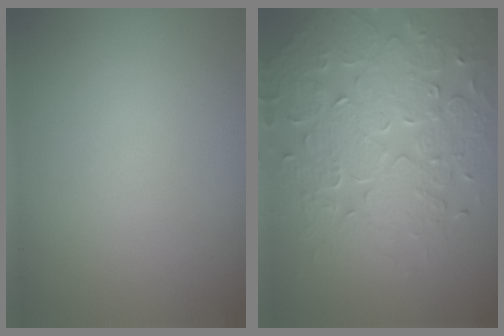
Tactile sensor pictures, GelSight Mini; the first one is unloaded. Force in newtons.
{"total": 8.3, "press": 6.0, "slide": 5.8}